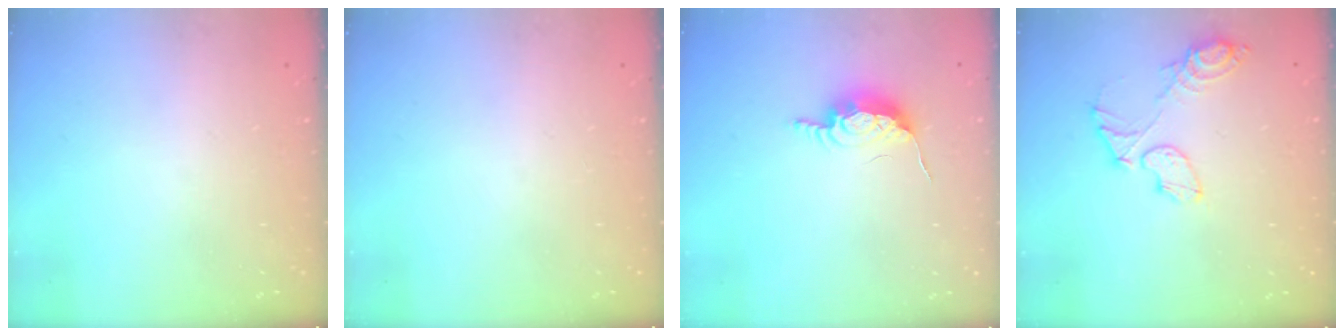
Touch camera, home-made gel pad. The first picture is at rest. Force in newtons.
{"total": 0.0}
{"total": 8.6, "press": 8.5, "slide": 0.9}
{"total": 10.0, "press": 9.9, "slide": 0.7}